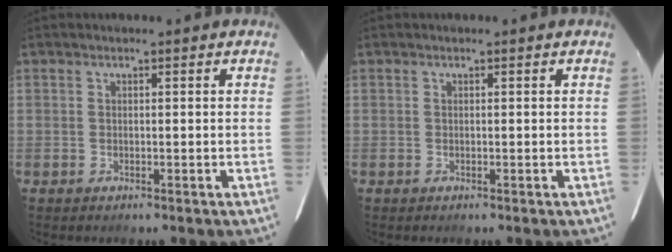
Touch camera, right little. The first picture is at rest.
{"total": 0.0}